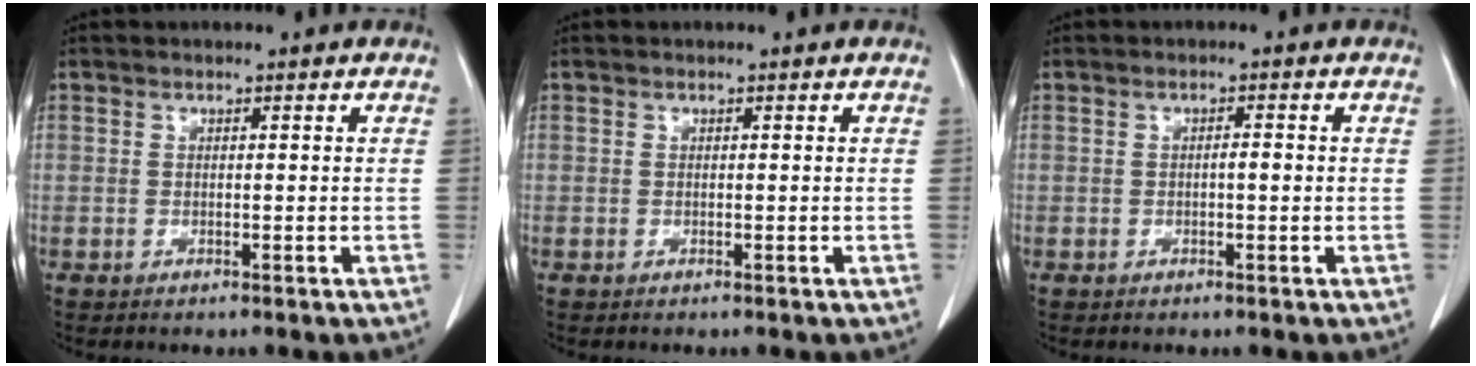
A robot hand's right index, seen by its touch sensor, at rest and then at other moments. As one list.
[{"total": 0.0}, {"total": 1.3, "force": [-0.2, 0.2, 1.3], "torque": [-0.020, 0.003, -0.003]}]